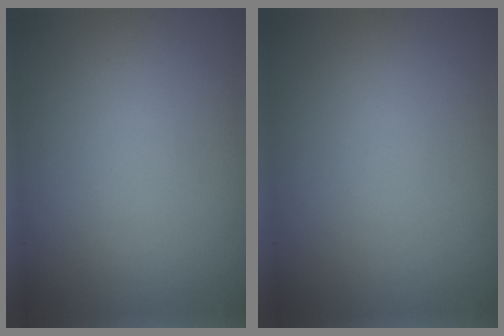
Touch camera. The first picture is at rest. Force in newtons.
{"total": 0.0}